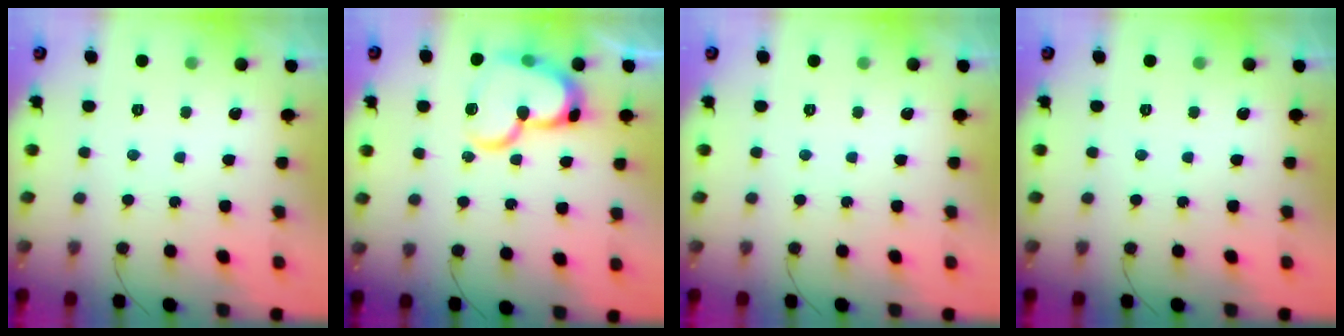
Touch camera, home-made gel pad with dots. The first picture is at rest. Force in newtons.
{"total": 18.1, "press": 18.0, "slide": 1.8}
{"total": 0.0}
{"total": 0.0}